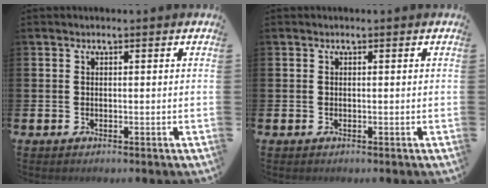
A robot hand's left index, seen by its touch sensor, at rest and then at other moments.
{"total": 0.0}